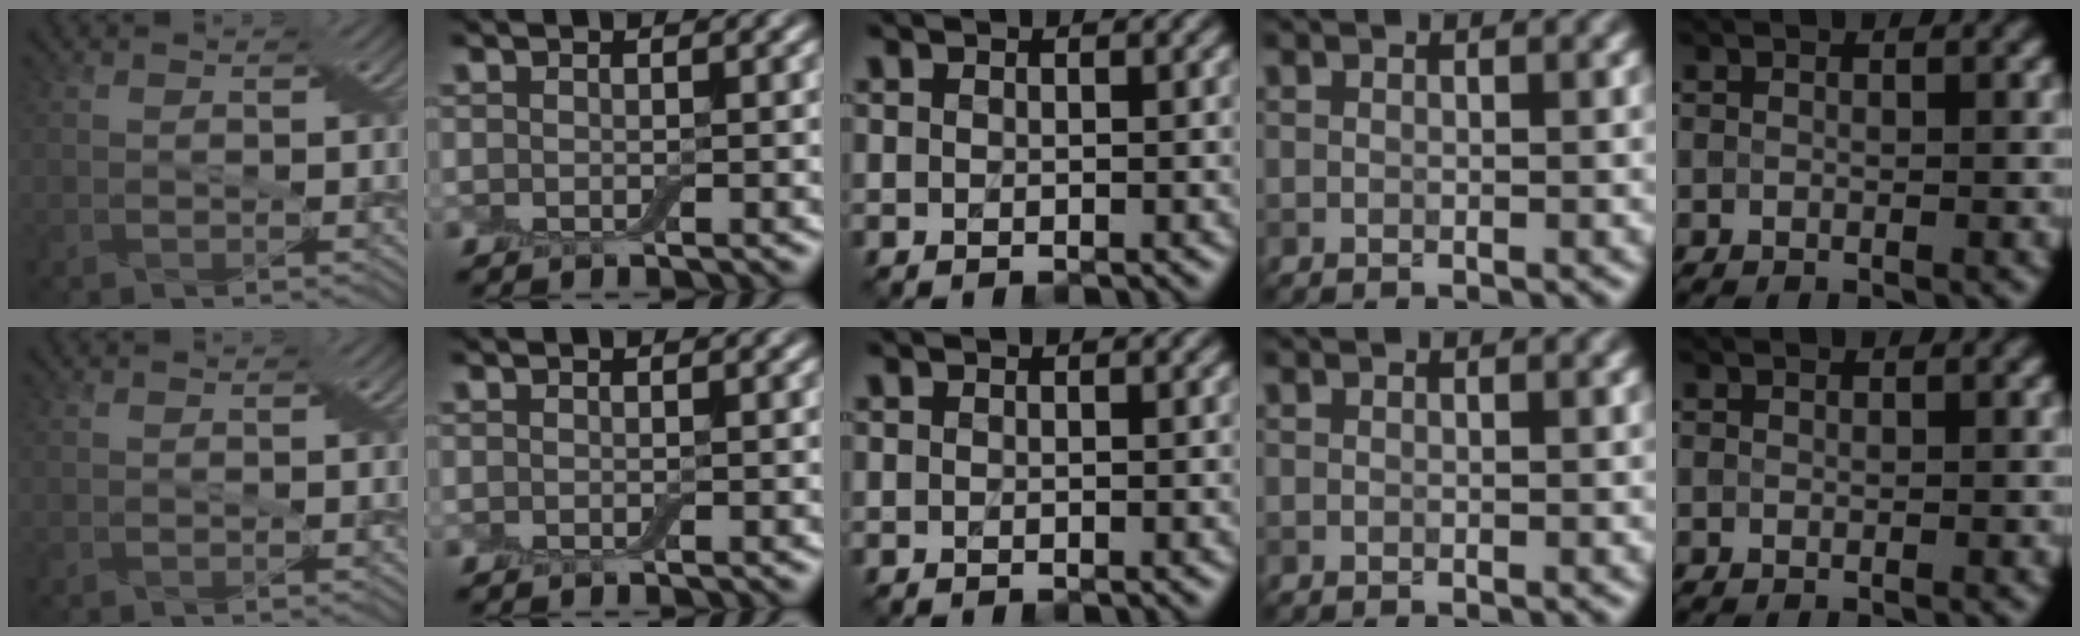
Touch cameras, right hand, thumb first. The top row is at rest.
{}